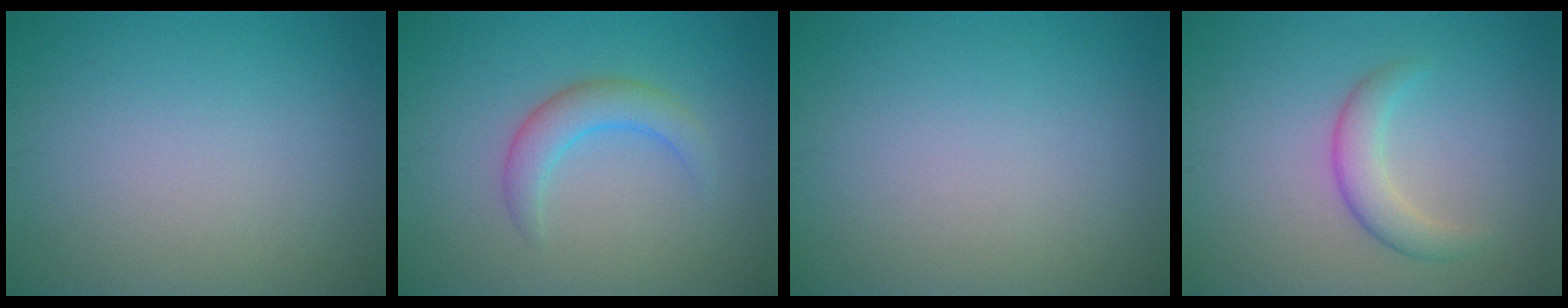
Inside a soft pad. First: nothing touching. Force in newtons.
{"total": 2.8, "press": 2.8, "slide": 0.3}
{"total": 0.0}
{"total": 2.7, "press": 2.7, "slide": 0.1}